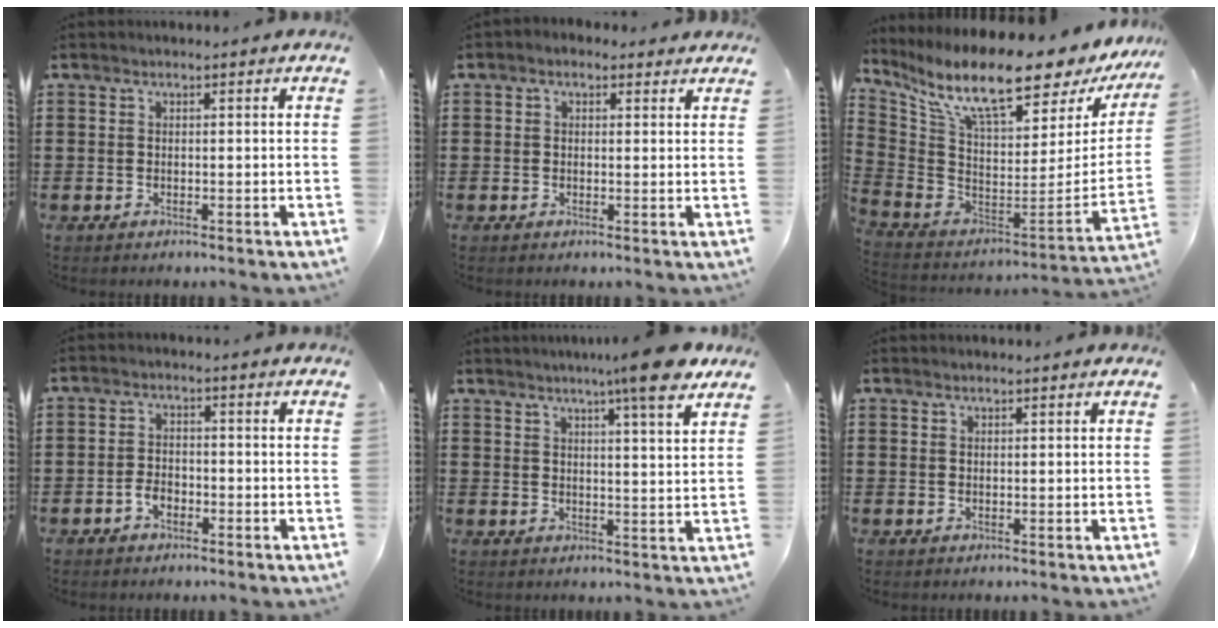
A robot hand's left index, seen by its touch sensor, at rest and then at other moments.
{"total": 1.4, "force": [0.7, 1.0, 0.5], "torque": [-0.014, 0.009, 0.012]}
{"total": 13.8, "force": [9.5, 2.9, 9.5], "torque": [-0.204, -0.071, 0.158]}
{"total": 2.5, "force": [-1.3, 1.6, 1.5], "torque": [-0.038, -0.001, -0.028]}
{"total": 8.7, "force": [6.7, -0.5, 5.6], "torque": [-0.101, -0.021, 0.110]}
{"total": 0.5, "force": [0.5, 0.0, 0.2], "torque": [-0.005, -0.002, 0.011]}